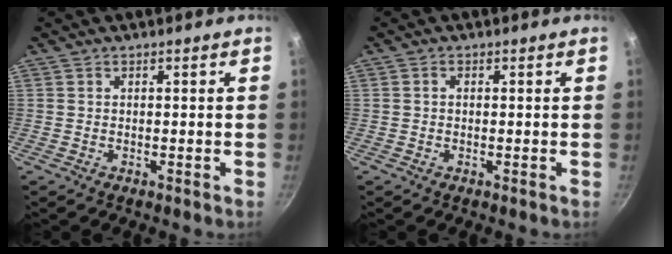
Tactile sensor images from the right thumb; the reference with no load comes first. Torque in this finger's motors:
{"motor_torque": [0.00, -0.31, -0.22, 0.22, -0.04]}